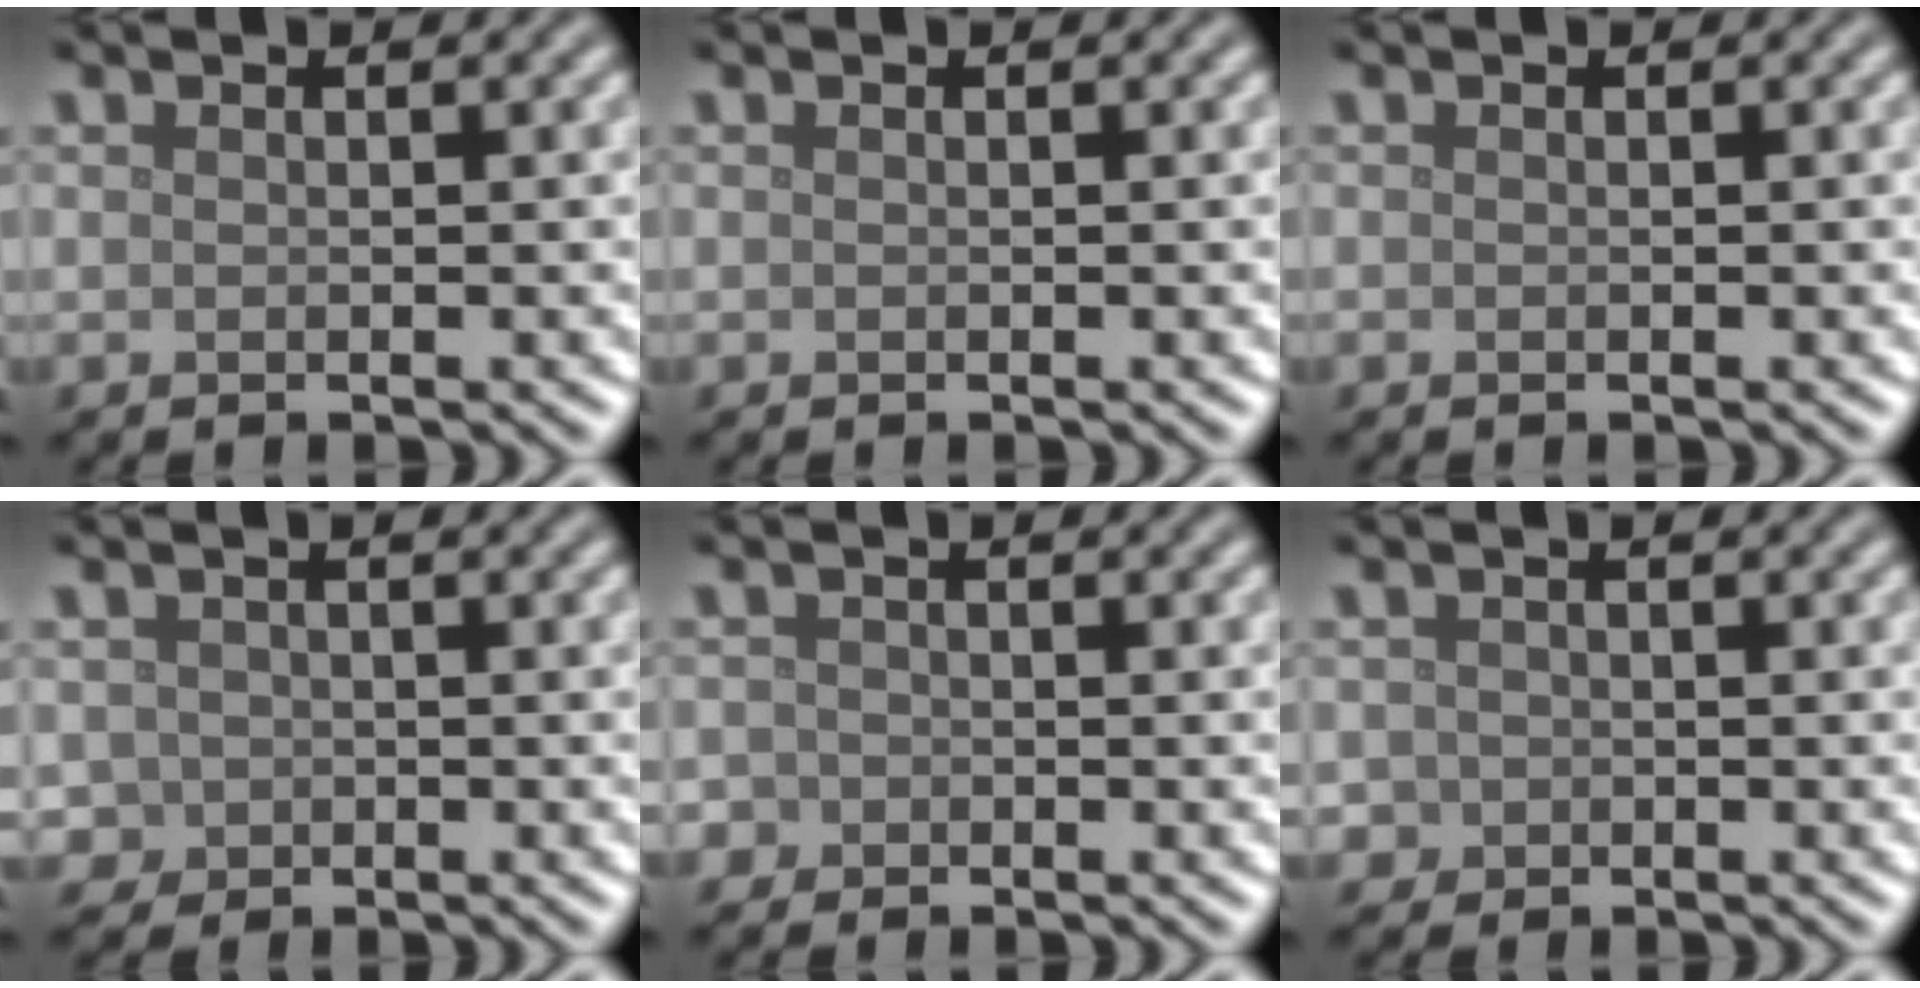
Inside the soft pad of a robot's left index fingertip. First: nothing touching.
{"total": 0.0}
{"total": 0.0}
{"total": 1.4, "force": [-0.2, 1.4, 0.1], "torque": [0.007, -0.003, -0.003]}
{"total": 1.4, "force": [-0.5, 1.3, 0.1], "torque": [0.010, 0.002, -0.015]}
{"total": 1.1, "force": [-0.2, 1.1, 0.0], "torque": [0.012, -0.003, -0.005]}